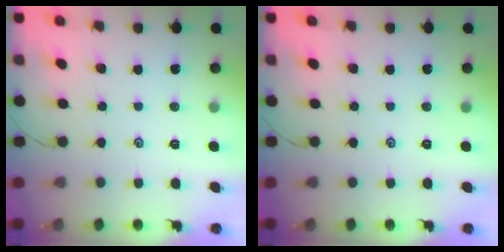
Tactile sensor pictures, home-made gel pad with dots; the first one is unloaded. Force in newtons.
{"total": 0.0}